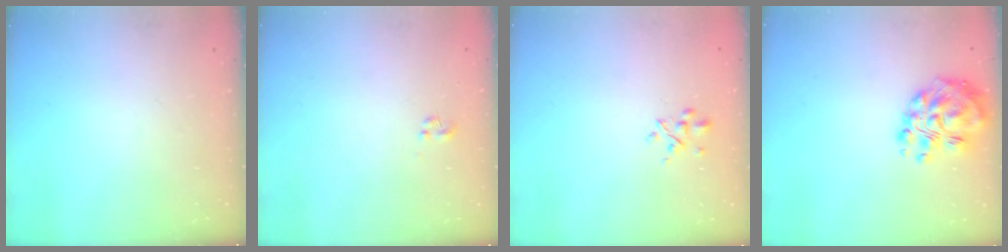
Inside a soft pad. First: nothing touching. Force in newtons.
{"total": 0.0}
{"total": 2.7, "press": 2.6, "slide": 0.9}
{"total": 12.9, "press": 12.4, "slide": 3.6}